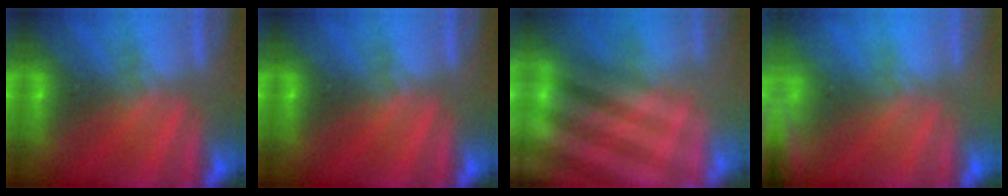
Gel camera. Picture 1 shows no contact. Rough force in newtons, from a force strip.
{"total": 0.0}
{"total": 8.6}
{"total": 2.4}